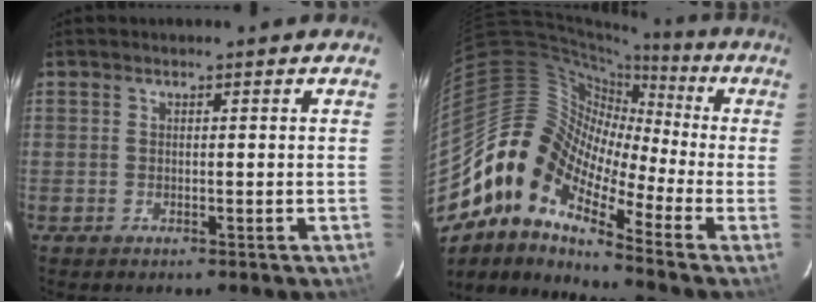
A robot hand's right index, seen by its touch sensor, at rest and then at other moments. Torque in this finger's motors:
{"motor_torque": [0.69, -0.93, 0.85, 0.18]}